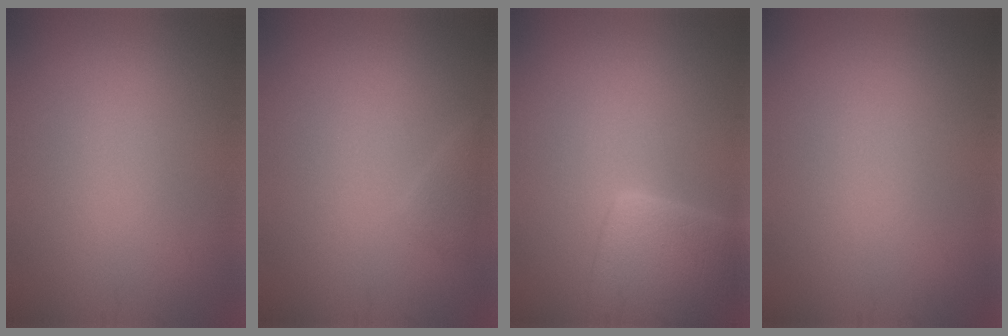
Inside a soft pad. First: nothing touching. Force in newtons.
{"total": 1.0, "press": 1.0, "slide": 0.1}
{"total": 6.9, "press": 6.9, "slide": 0.3}
{"total": 0.0}